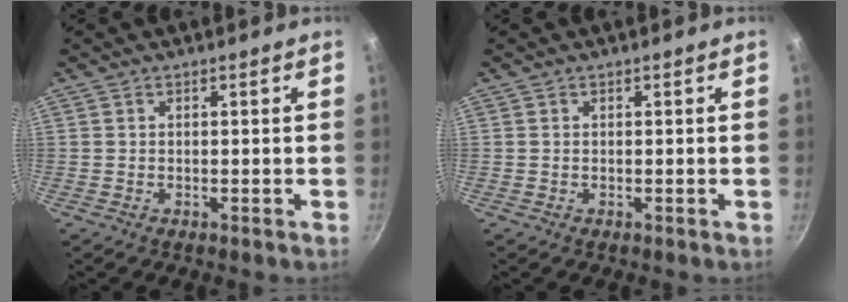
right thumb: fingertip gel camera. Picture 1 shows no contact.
{"total": 0.0}